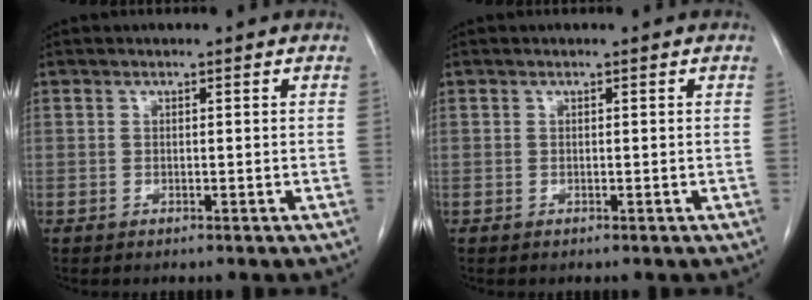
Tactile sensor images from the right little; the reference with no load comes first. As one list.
[{"total": 0.0}]